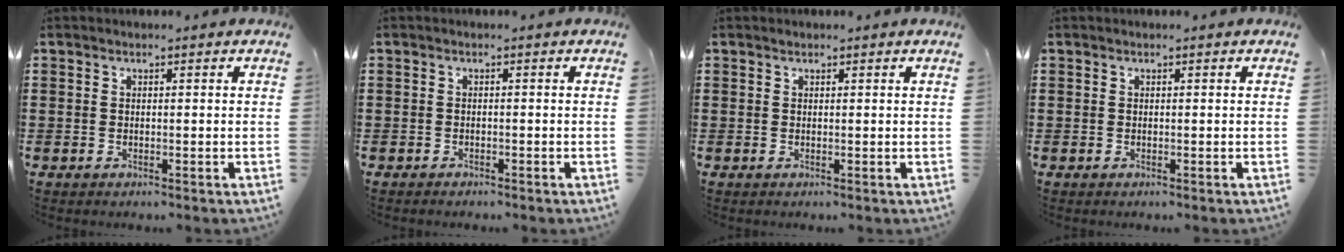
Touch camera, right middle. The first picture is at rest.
{"total": 0.8, "force": [-0.7, 0.3, 0.0], "torque": [0.001, 0.001, -0.017]}
{"total": 0.0}
{"total": 0.0}